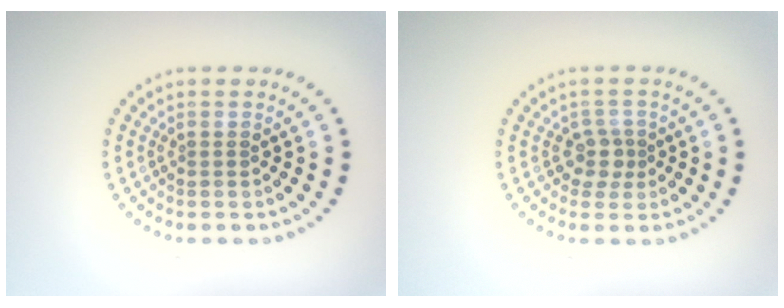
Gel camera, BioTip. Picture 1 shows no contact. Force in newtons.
{"total": 2.0, "press": 1.6, "slide": 1.2}